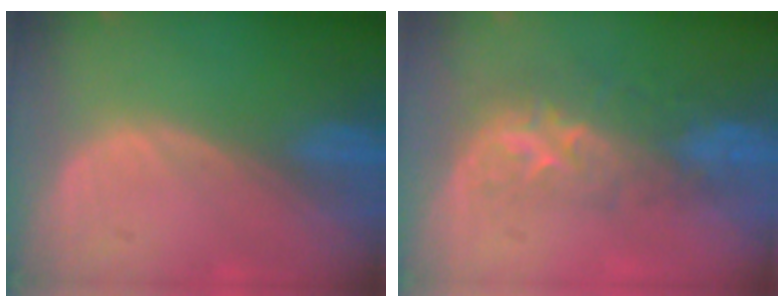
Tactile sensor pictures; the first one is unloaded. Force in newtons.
{"total": 8.5, "press": 7.3, "slide": 4.2}